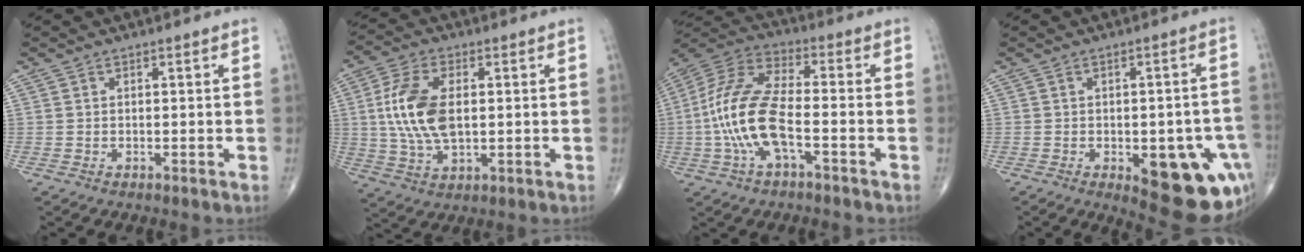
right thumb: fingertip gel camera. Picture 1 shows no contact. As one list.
[{"total": 12.4, "force": [1.2, 6.6, 10.5], "torque": [-0.215, 0.001, 0.024]}, {"total": 15.3, "force": [-3.5, 6.0, 13.6], "torque": [-0.299, 0.037, -0.071]}, {"total": 17.9, "force": [-6.3, 7.9, 14.8], "torque": [-0.121, 0.016, -0.059]}]